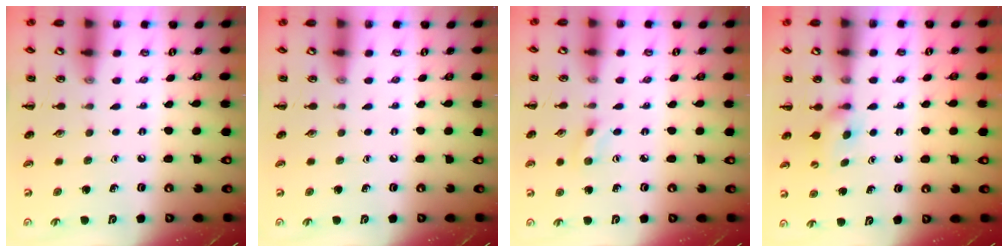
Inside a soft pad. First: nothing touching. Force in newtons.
{"total": 0.0}
{"total": 1.7, "press": 1.6, "slide": 0.7}
{"total": 4.9, "press": 4.7, "slide": 1.4}